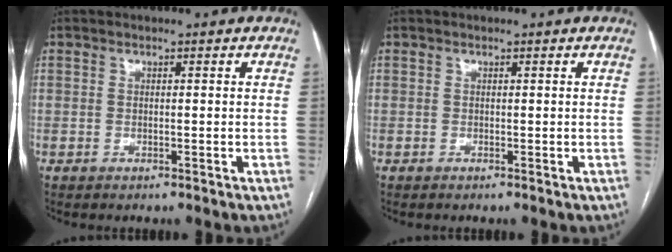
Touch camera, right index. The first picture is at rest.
{"total": 0.0}